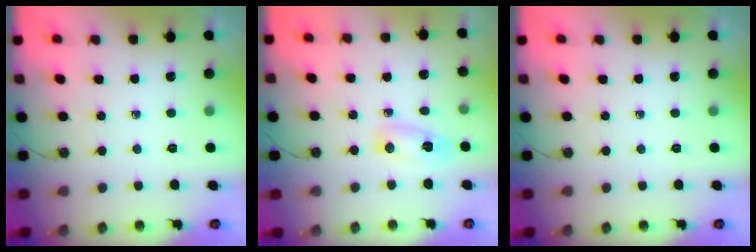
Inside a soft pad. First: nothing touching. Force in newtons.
{"total": 4.6, "press": 4.5, "slide": 1.0}
{"total": 0.0}